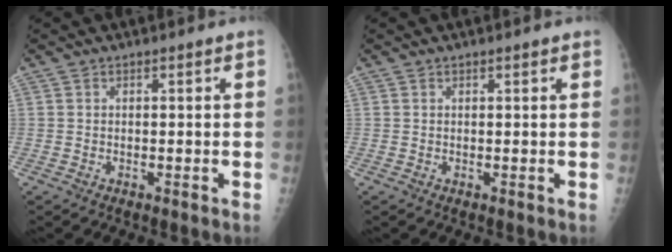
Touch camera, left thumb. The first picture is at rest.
{"total": 0.7, "force": [0.5, 0.2, 0.5], "torque": [-0.006, -0.001, 0.006]}